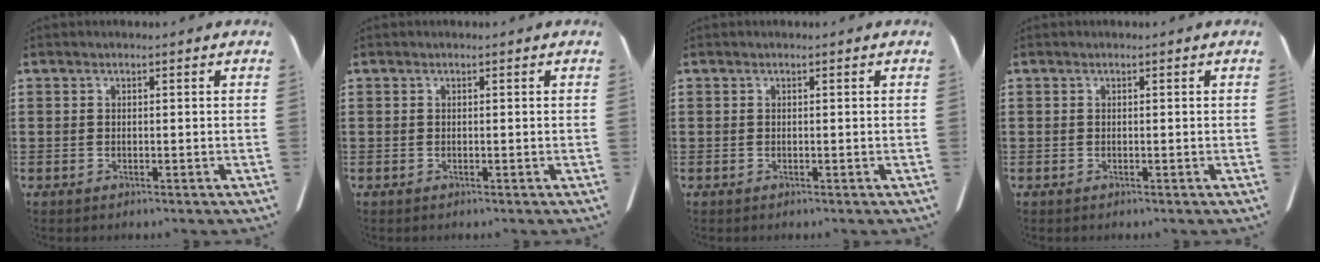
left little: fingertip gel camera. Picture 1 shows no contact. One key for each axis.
{"total": 0.0}
{"total": 0.0}
{"total": 0.0}